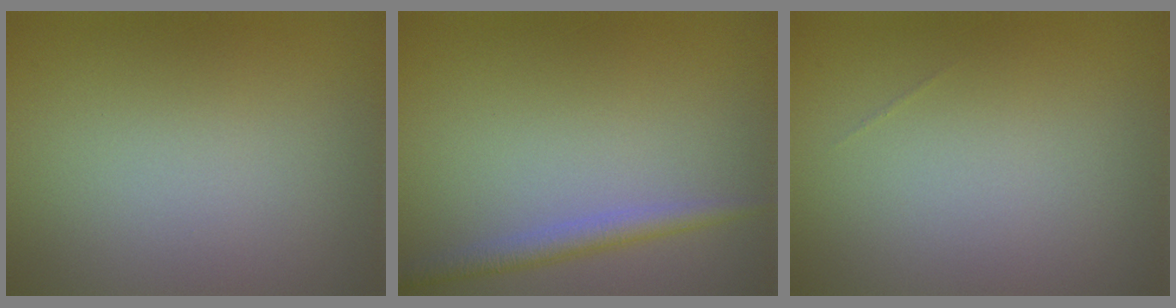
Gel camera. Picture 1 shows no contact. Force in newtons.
{"total": 2.1, "press": 2.1, "slide": 0.0}
{"total": 0.0}